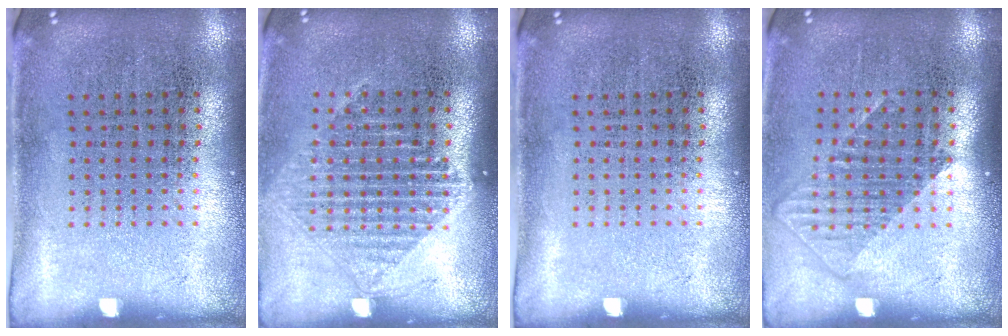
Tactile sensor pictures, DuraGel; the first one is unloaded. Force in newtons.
{"total": 1.4, "press": 1.3, "slide": 0.6}
{"total": 0.0}
{"total": 1.2, "press": 1.0, "slide": 0.8}